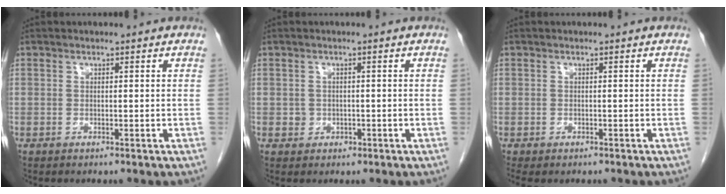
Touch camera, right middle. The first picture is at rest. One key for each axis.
{"total": 1.4, "fx": -0.3, "fy": 1.3, "fz": 0.3, "tx": -0.005, "ty": 0.004, "tz": 0.000}
{"total": 1.8, "fx": -1.4, "fy": 0.9, "fz": 0.7, "tx": -0.012, "ty": -0.004, "tz": -0.018}